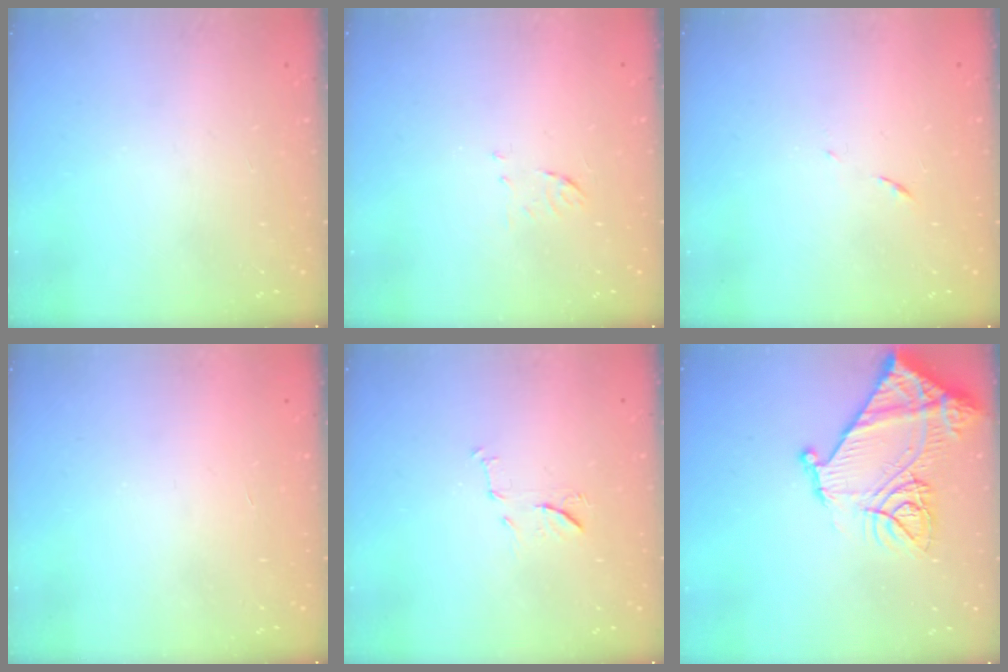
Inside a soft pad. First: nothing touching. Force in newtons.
{"total": 5.4, "press": 5.3, "slide": 1.0}
{"total": 5.6, "press": 5.6, "slide": 0.4}
{"total": 1.5, "press": 1.5, "slide": 0.1}
{"total": 7.4, "press": 7.3, "slide": 0.6}
{"total": 19.9, "press": 19.8, "slide": 2.1}